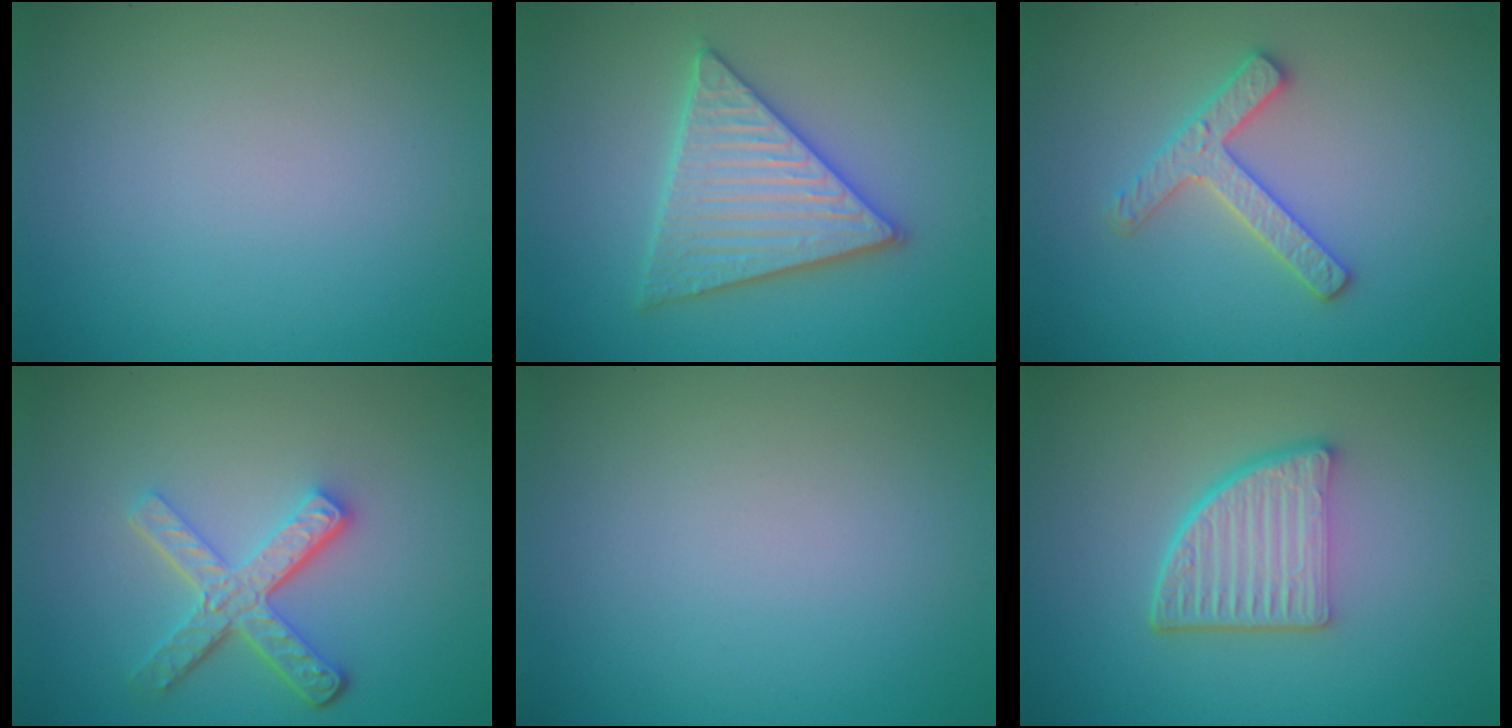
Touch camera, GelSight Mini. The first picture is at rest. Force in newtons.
{"total": 5.6, "press": 5.6, "slide": 0.7}
{"total": 2.7, "press": 2.6, "slide": 0.5}
{"total": 4.7, "press": 3.5, "slide": 3.2}
{"total": 0.0}
{"total": 5.3, "press": 3.8, "slide": 3.7}